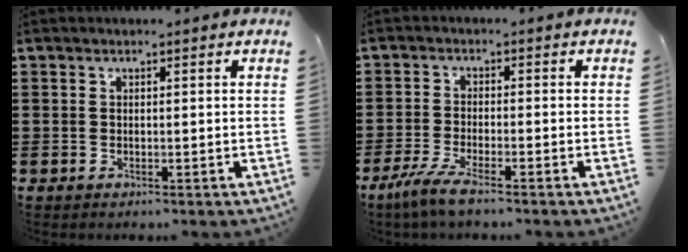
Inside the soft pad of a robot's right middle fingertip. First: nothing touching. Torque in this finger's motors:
{"motor_torque": [2.14, 0.00, 0.46, 0.13]}